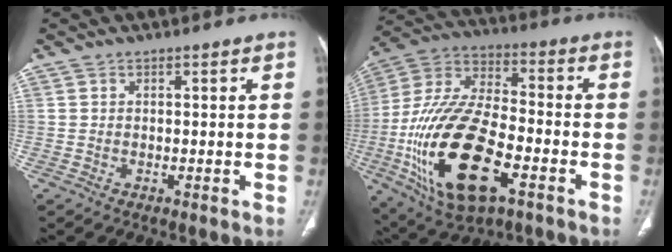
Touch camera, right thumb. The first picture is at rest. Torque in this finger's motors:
{"motor_torque": [1.14, 1.15, 2.51, -0.26, 0.89]}